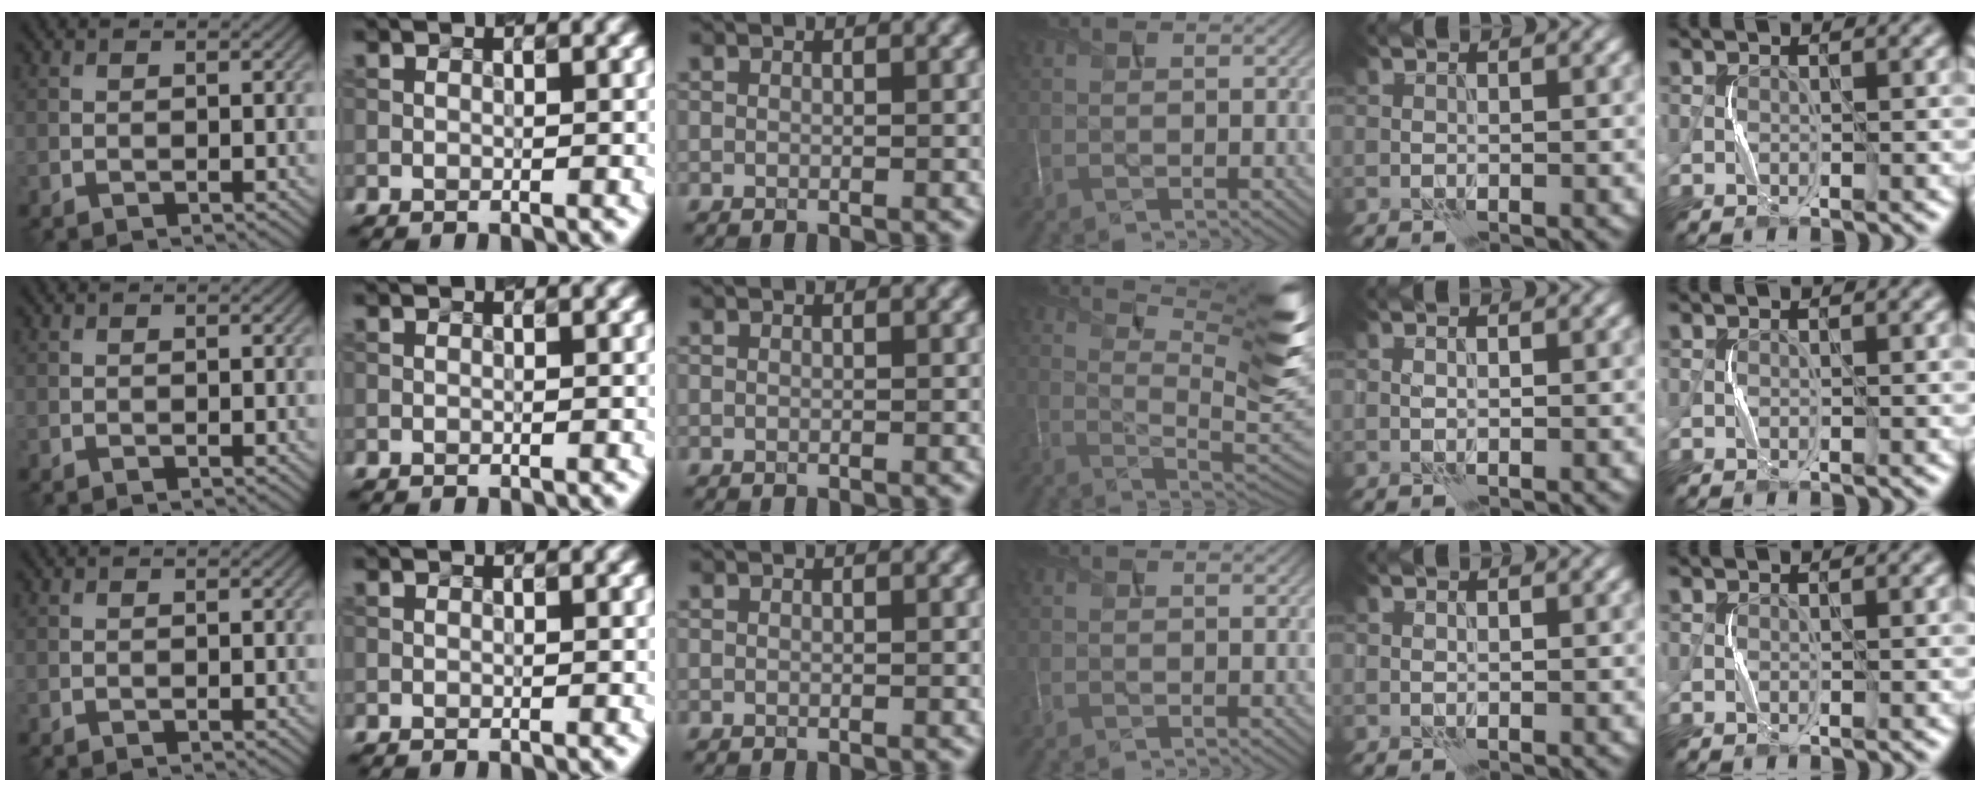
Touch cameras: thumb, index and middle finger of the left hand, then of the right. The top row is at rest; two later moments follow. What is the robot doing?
{"motion": "squeeze", "object": "paper clamp"}